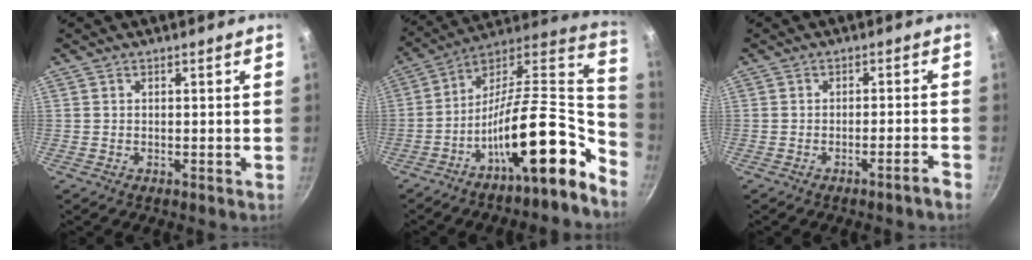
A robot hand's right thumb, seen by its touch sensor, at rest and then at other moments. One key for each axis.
{"total": 20.7, "fx": -10.9, "fy": 5.9, "fz": 16.6, "tx": -0.210, "ty": 0.074, "tz": -0.208}
{"total": 2.9, "fx": -2.1, "fy": -0.2, "fz": 1.9, "tx": -0.033, "ty": 0.021, "tz": -0.026}